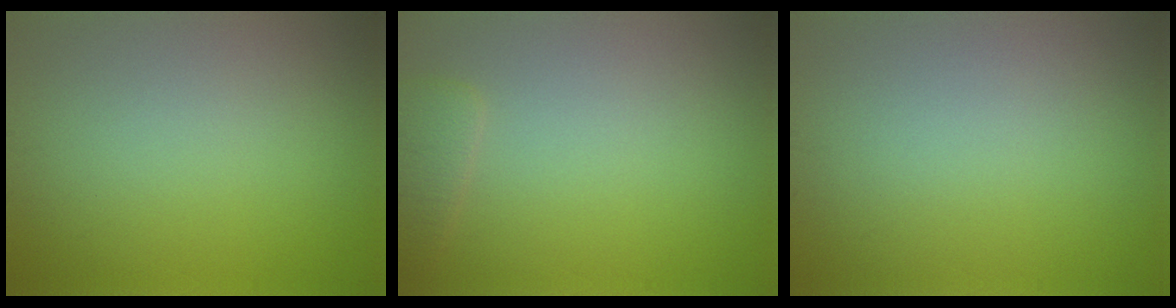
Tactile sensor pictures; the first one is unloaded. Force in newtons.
{"total": 1.6, "press": 1.6, "slide": 0.2}
{"total": 0.0}